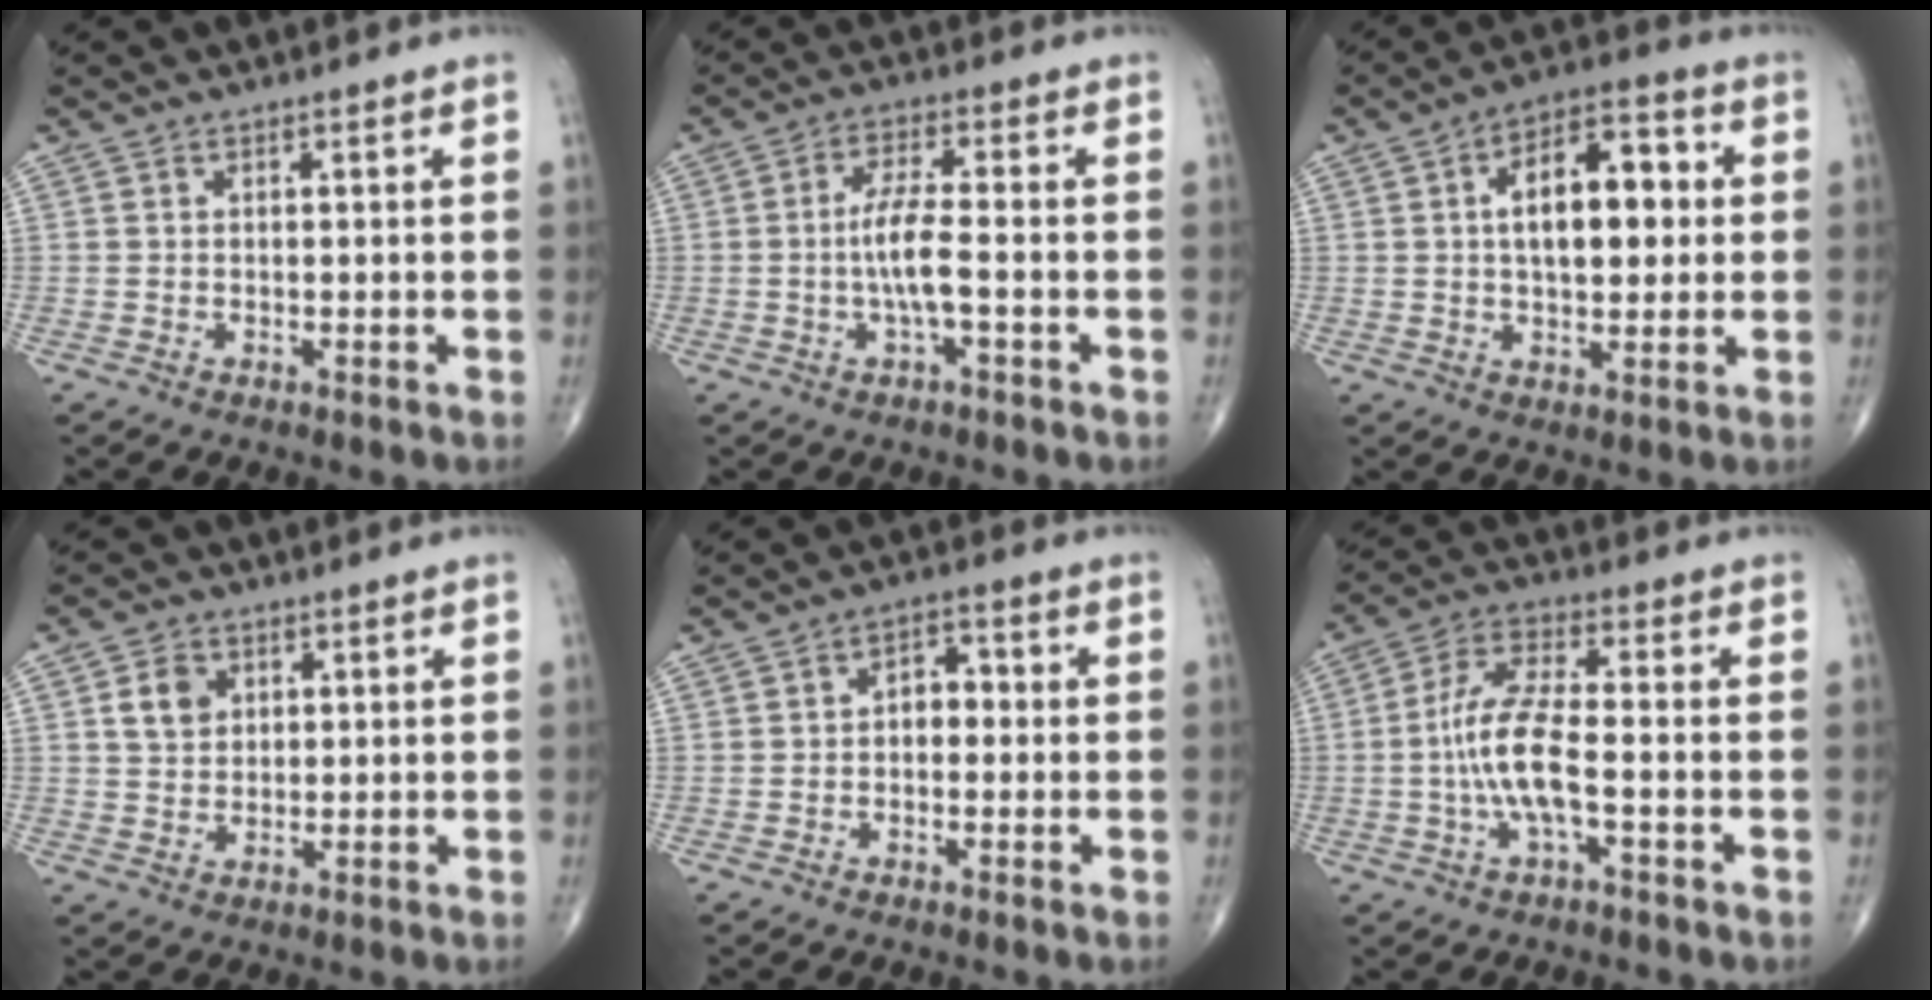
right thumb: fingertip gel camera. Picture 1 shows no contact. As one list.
[{"total": 6.3, "force": [-1.3, 1.2, 6.1], "torque": [-0.133, 0.013, -0.028]}, {"total": 13.7, "force": [1.9, 7.2, 11.5], "torque": [-0.152, 0.019, 0.025]}, {"total": 4.8, "force": [1.6, 3.8, 2.5], "torque": [-0.027, -0.006, 0.028]}, {"total": 4.2, "force": [-0.2, 2.8, 3.0], "torque": [-0.027, 0.019, -0.013]}, {"total": 9.9, "force": [-2.0, 2.7, 9.3], "torque": [-0.207, 0.026, -0.041]}]